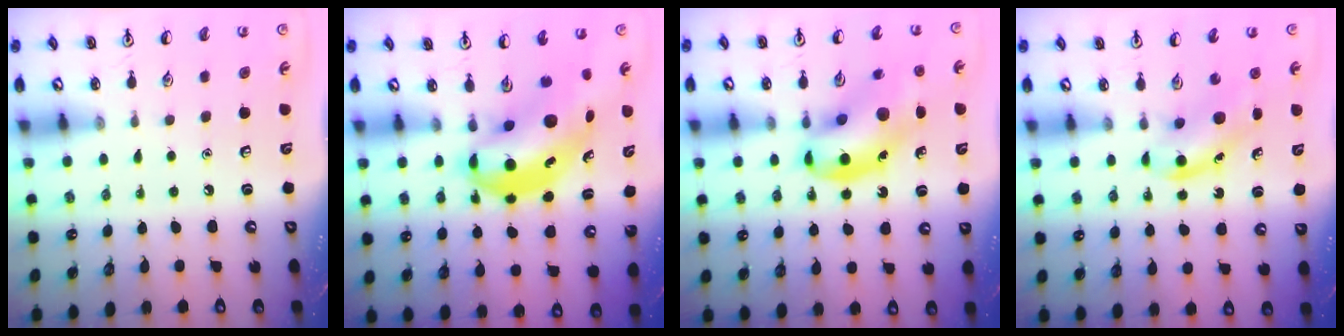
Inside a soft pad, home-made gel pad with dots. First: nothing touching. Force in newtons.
{"total": 8.4, "press": 8.1, "slide": 2.2}
{"total": 14.0, "press": 13.5, "slide": 3.5}
{"total": 4.5, "press": 4.4, "slide": 1.1}